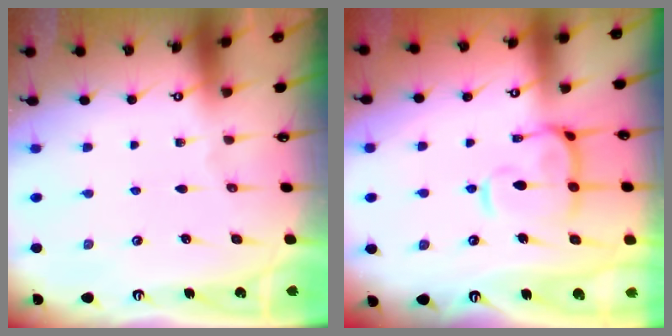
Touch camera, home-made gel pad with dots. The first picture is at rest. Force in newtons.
{"total": 9.3, "press": 9.2, "slide": 1.2}